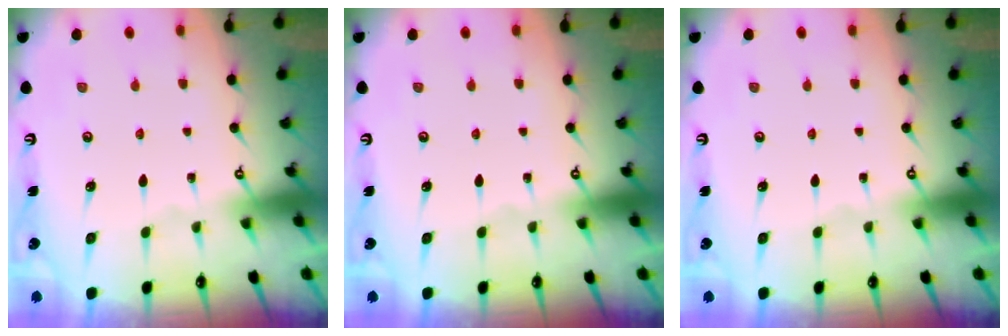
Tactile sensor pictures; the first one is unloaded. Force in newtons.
{"total": 0.0}
{"total": 0.0}